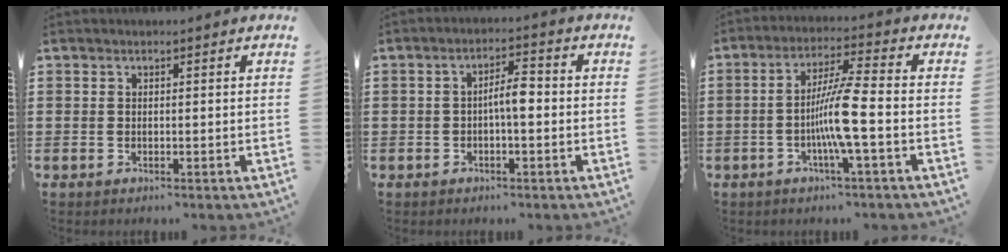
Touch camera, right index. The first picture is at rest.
{"total": 3.9, "force": [-0.6, 1.1, 3.7], "torque": [-0.068, 0.007, -0.013]}
{"total": 8.2, "force": [-2.1, 0.0, 7.9], "torque": [-0.157, -0.012, -0.047]}